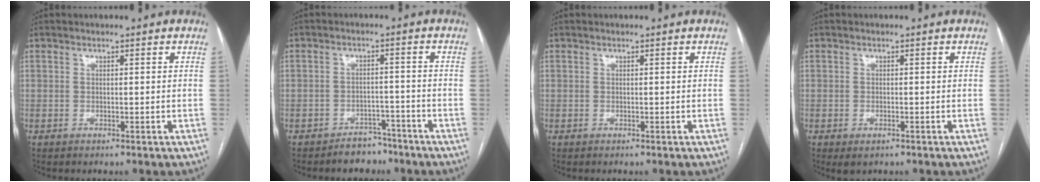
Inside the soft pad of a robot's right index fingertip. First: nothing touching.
{"total": 4.3, "force": [-3.5, 2.5, 0.3], "torque": [0.003, 0.011, -0.049]}
{"total": 0.0}
{"total": 1.8, "force": [-0.9, 0.8, 1.3], "torque": [-0.025, -0.003, -0.003]}